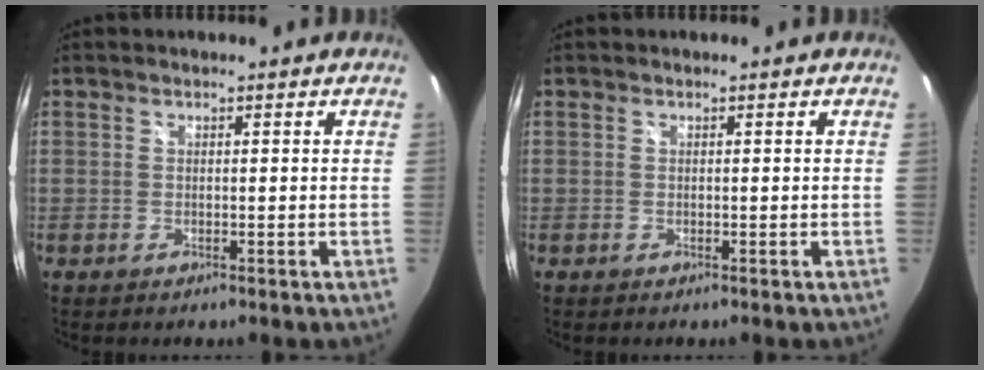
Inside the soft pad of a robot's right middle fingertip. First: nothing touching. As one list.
[{"total": 0.0}]